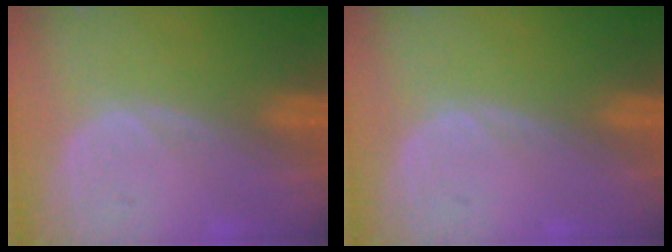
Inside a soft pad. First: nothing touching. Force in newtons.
{"total": 0.0}